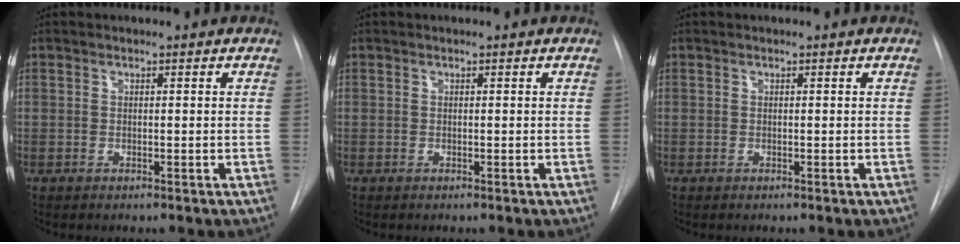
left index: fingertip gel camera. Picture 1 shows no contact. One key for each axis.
{"total": 0.0}
{"total": 0.0}